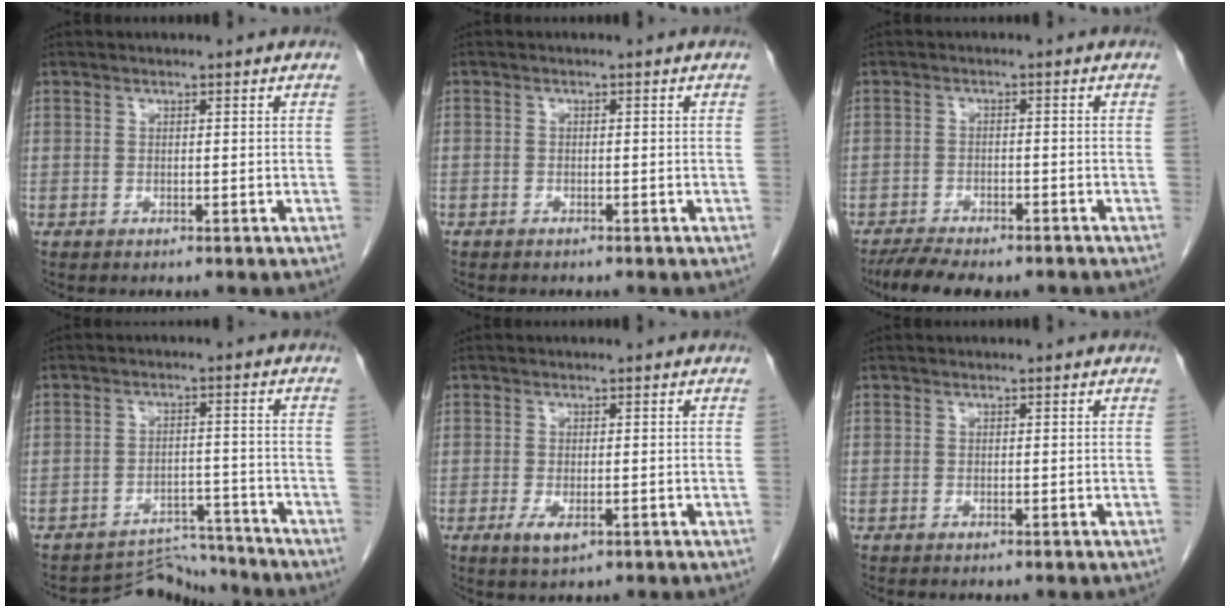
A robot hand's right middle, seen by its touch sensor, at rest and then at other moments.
{"total": 0.9, "force": [-0.6, 0.6, 0.1], "torque": [-0.009, 0.003, -0.012]}
{"total": 8.0, "force": [-6.6, 2.2, 3.9], "torque": [-0.061, -0.010, -0.101]}
{"total": 6.4, "force": [-6.1, 0.6, -1.9], "torque": [0.031, 0.017, -0.092]}
{"total": 2.6, "force": [-1.1, 0.9, 2.2], "torque": [-0.044, -0.005, -0.013]}
{"total": 0.0}